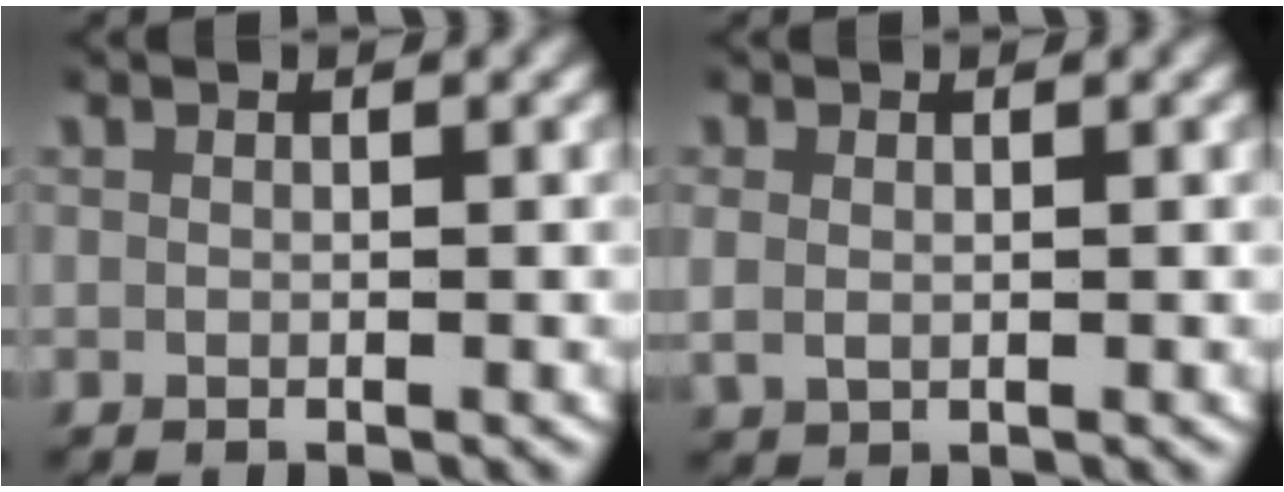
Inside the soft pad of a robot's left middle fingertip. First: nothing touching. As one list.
[{"total": 1.8, "force": [0.4, 1.4, 1.0], "torque": [-0.035, -0.004, 0.014]}]